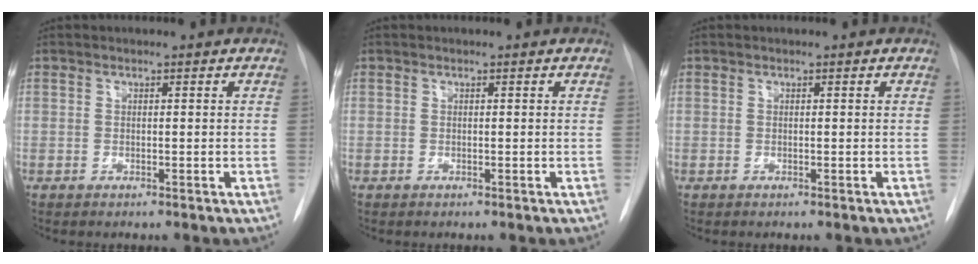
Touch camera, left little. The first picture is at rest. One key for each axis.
{"total": 0.0}
{"total": 0.0}